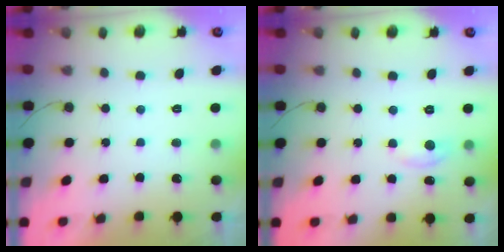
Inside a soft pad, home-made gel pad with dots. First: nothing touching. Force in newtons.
{"total": 3.9, "press": 3.9, "slide": 0.5}